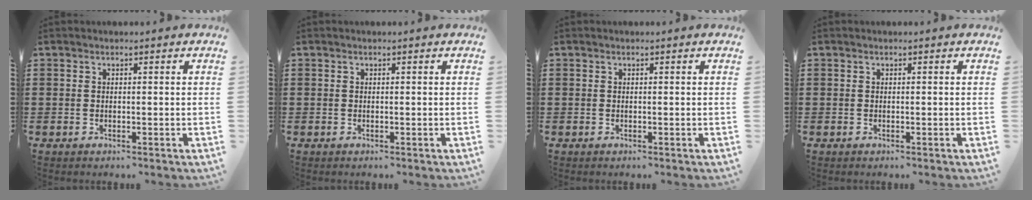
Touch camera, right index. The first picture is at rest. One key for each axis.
{"total": 0.0}
{"total": 0.0}
{"total": 0.0}